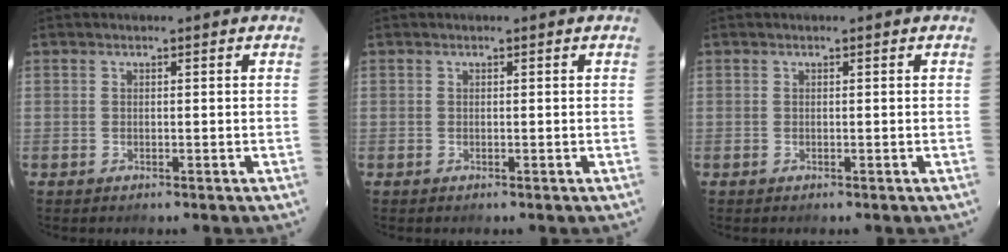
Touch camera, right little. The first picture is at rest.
{"total": 0.0}
{"total": 0.0}